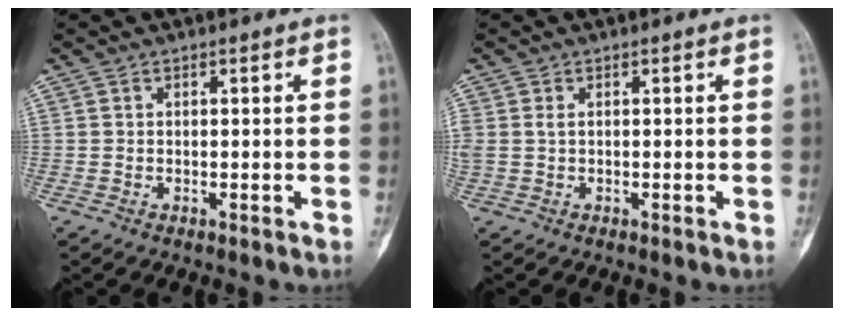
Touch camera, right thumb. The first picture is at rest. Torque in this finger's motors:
{"motor_torque": [0.23, 0.24, 0.57, 0.07, 0.04]}